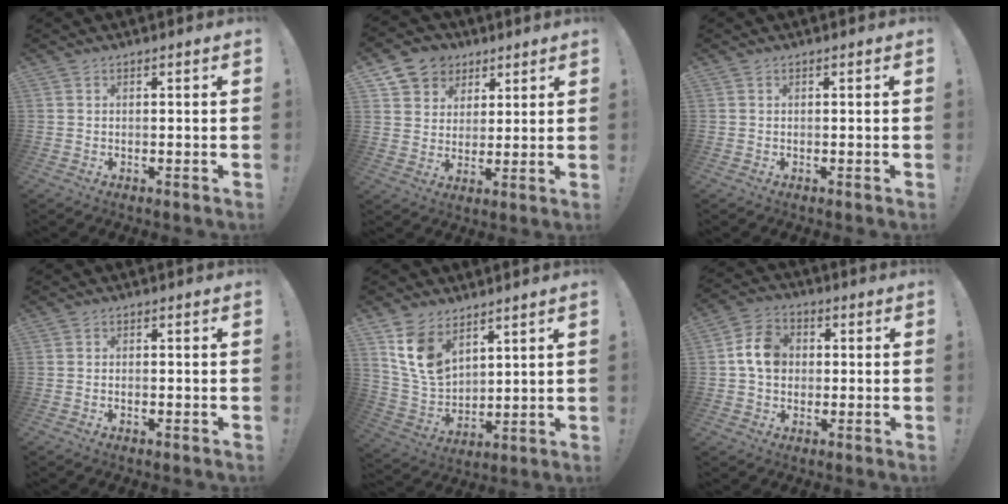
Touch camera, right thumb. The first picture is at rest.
{"total": 9.2, "force": [4.6, 7.7, 1.8], "torque": [-0.025, -0.027, 0.094]}
{"total": 0.0}
{"total": 0.6, "force": [-0.5, 0.2, 0.3], "torque": [-0.006, 0.001, -0.009]}
{"total": 12.3, "force": [7.6, 7.4, 6.2], "torque": [-0.123, -0.045, 0.154]}
{"total": 9.7, "force": [1.1, 7.7, 5.7], "torque": [-0.097, 0.018, 0.025]}